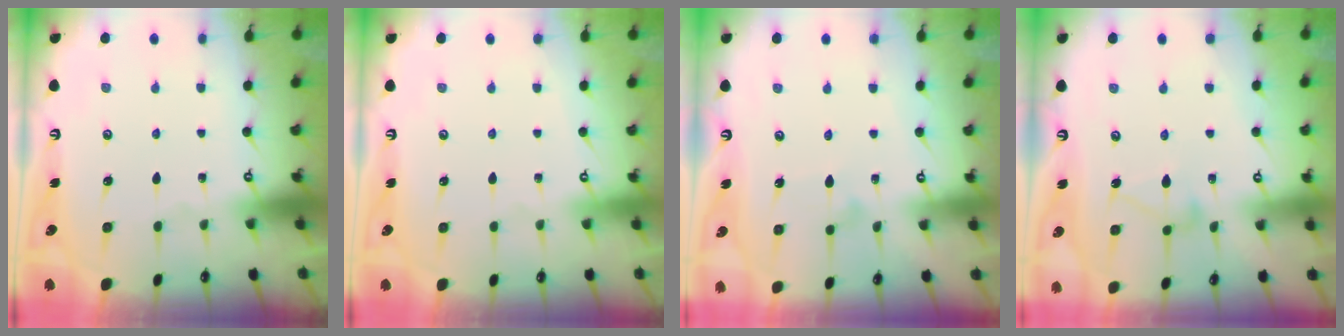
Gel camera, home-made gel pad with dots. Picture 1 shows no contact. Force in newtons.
{"total": 3.9, "press": 3.9, "slide": 0.1}
{"total": 6.5, "press": 6.5, "slide": 0.3}
{"total": 8.2, "press": 8.2, "slide": 0.3}